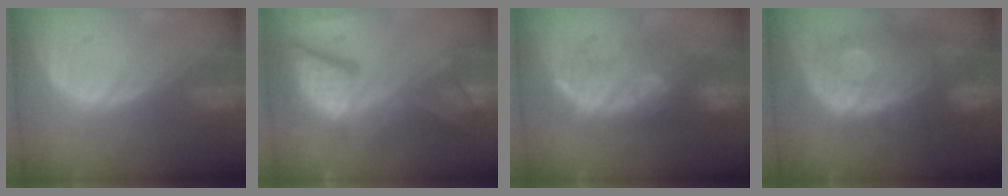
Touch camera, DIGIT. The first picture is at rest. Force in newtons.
{"total": 13.3, "press": 11.0, "slide": 7.6}
{"total": 8.0, "press": 7.9, "slide": 0.7}
{"total": 11.2, "press": 9.7, "slide": 5.5}